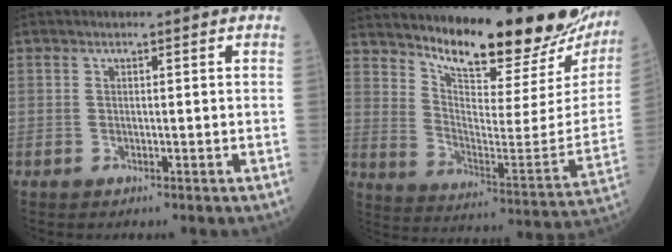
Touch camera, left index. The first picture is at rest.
{"total": 23.6, "force": [20.9, 4.0, 10.2], "torque": [-0.161, -0.085, 0.286]}